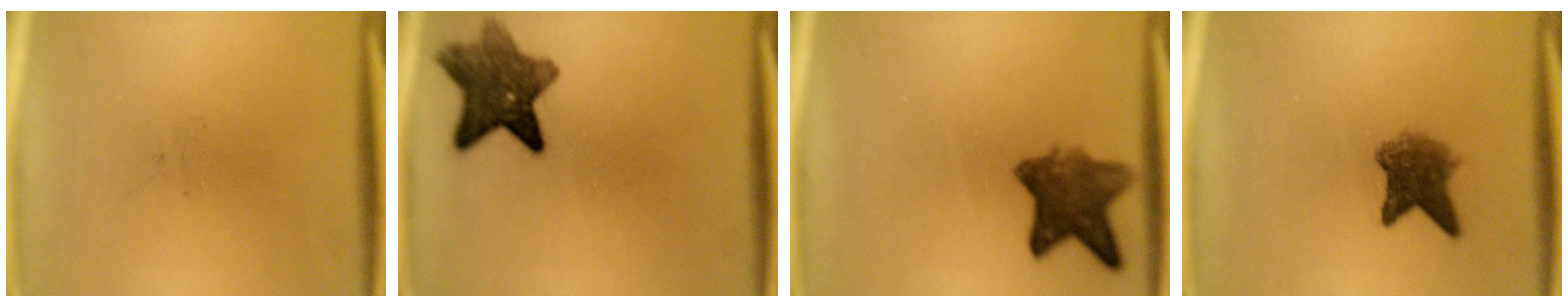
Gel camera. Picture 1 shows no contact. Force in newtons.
{"total": 9.0}
{"total": 7.5}
{"total": 5.2}